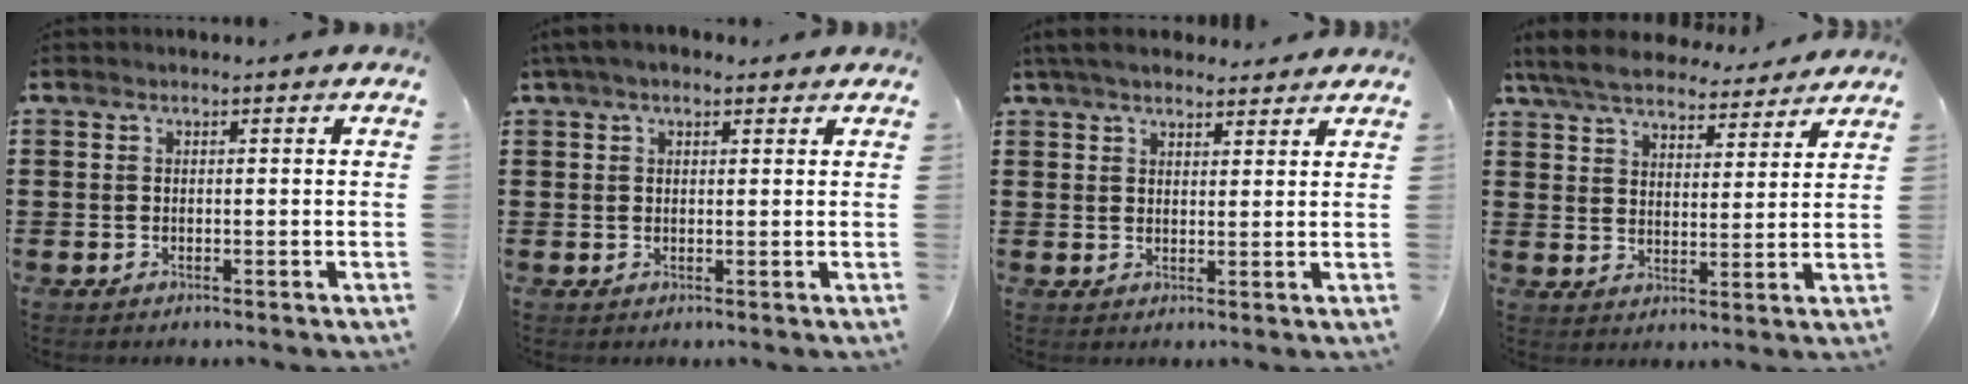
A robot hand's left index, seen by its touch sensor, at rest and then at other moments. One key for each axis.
{"total": 2.8, "fx": 1.9, "fy": 1.2, "fz": 1.7, "tx": -0.037, "ty": 0.008, "tz": 0.035}
{"total": 4.4, "fx": 3.9, "fy": 1.2, "fz": 1.6, "tx": -0.042, "ty": -0.001, "tz": 0.074}
{"total": 6.6, "fx": 6.1, "fy": 1.3, "fz": 2.0, "tx": -0.066, "ty": -0.026, "tz": 0.109}